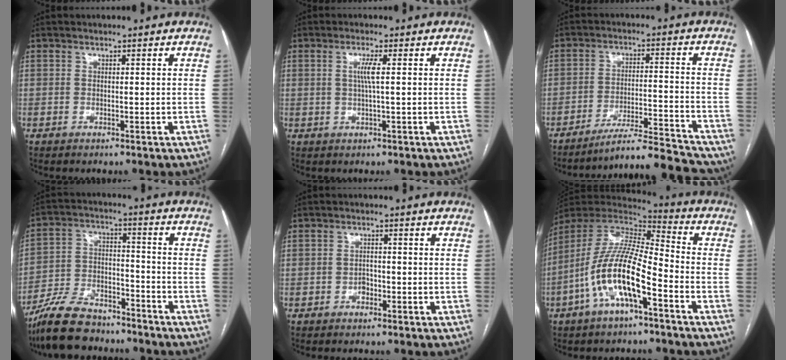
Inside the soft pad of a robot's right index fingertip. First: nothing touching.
{"total": 2.7, "force": [0.4, -0.3, 2.7], "torque": [-0.055, 0.000, 0.006]}
{"total": 12.3, "force": [-12.0, -0.5, 2.9], "torque": [-0.034, 0.012, -0.188]}
{"total": 12.5, "force": [-10.5, 4.3, 5.1], "torque": [-0.108, 0.000, -0.192]}
{"total": 1.6, "force": [-0.9, 1.0, 0.8], "torque": [-0.013, 0.006, -0.015]}
{"total": 15.3, "force": [-6.2, 3.5, 13.6], "torque": [-0.280, 0.006, -0.115]}